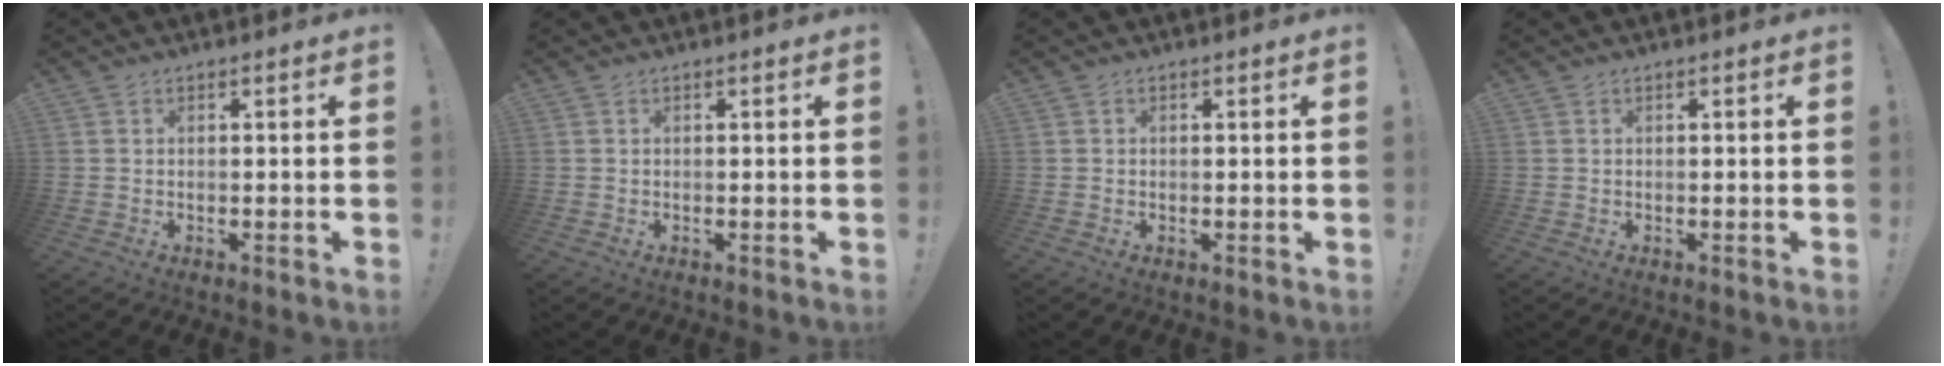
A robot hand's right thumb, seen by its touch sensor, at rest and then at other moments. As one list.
[{"total": 0.0}, {"total": 0.0}, {"total": 0.0}]